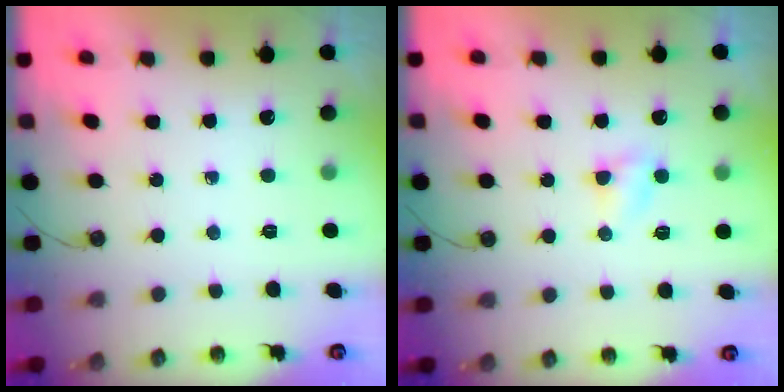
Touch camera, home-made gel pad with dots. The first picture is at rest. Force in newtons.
{"total": 2.9, "press": 2.8, "slide": 0.2}